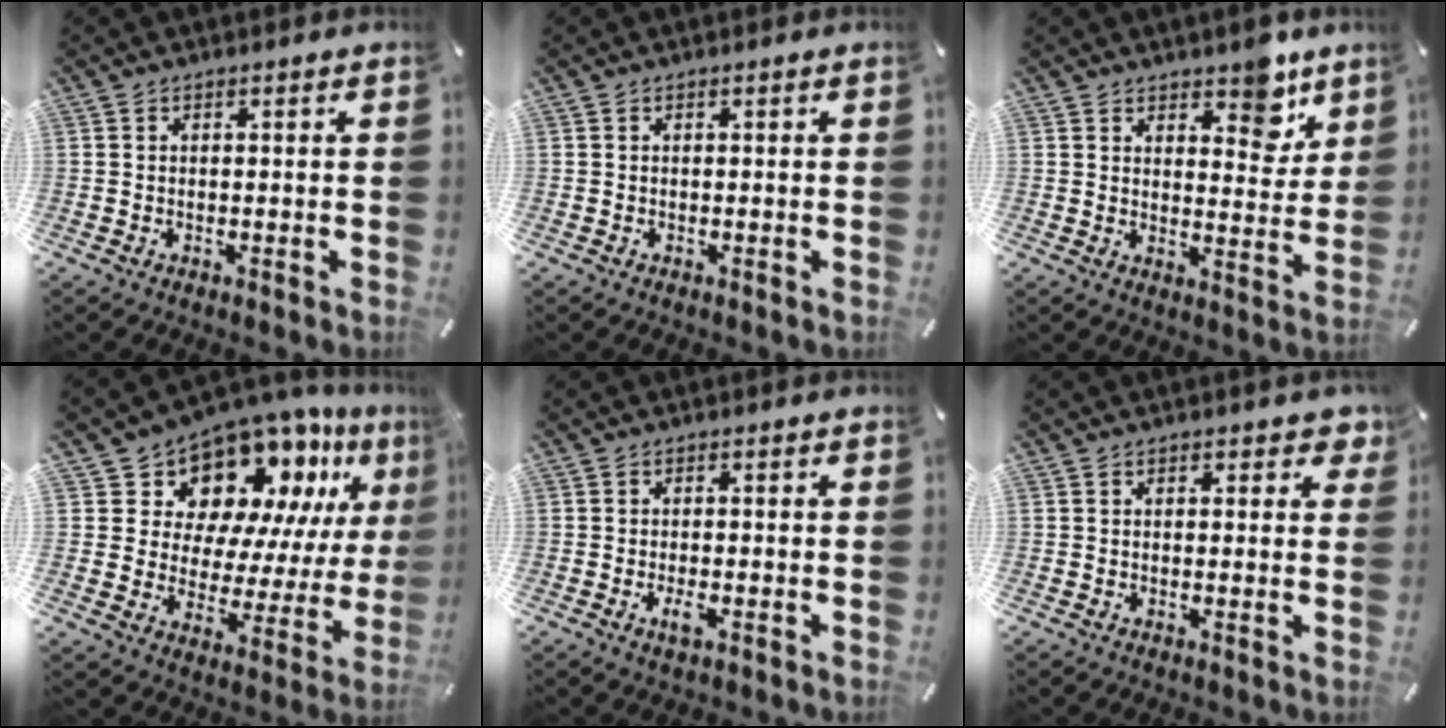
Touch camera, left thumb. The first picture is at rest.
{"total": 0.0}
{"total": 8.8, "force": [6.3, 4.6, 4.1], "torque": [-0.021, -0.046, 0.102]}
{"total": 13.8, "force": [10.6, 7.9, 4.0], "torque": [-0.071, -0.108, 0.182]}
{"total": 2.5, "force": [-1.0, 1.0, 2.1], "torque": [-0.047, -0.003, -0.020]}
{"total": 2.0, "force": [1.1, 1.2, 1.2], "torque": [-0.002, -0.004, 0.013]}